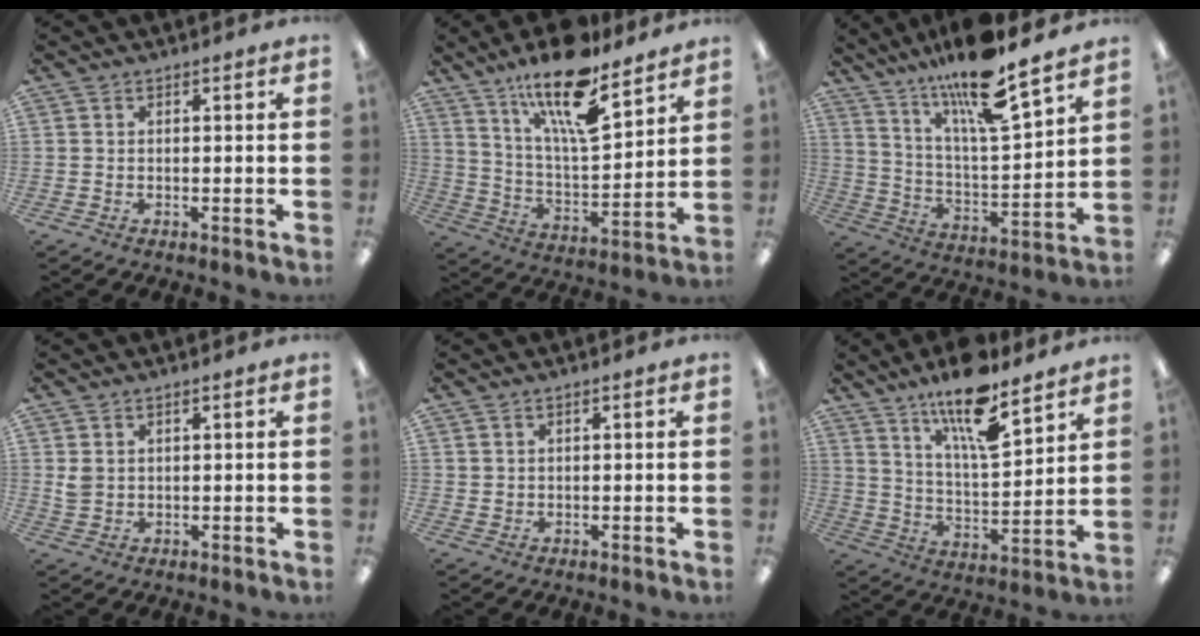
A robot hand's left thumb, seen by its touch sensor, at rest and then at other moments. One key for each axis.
{"total": 19.5, "fx": 13.6, "fy": 6.1, "fz": 12.6, "tx": -0.213, "ty": -0.080, "tz": 0.227}
{"total": 16.8, "fx": 13.8, "fy": 2.2, "fz": 9.3, "tx": -0.171, "ty": -0.096, "tz": 0.231}
{"total": 2.7, "fx": 1.1, "fy": 1.9, "fz": 1.6, "tx": -0.034, "ty": 0.003, "tz": 0.019}
{"total": 1.1, "fx": 0.8, "fy": 0.8, "fz": 0.3, "tx": -0.006, "ty": 0.000, "tz": 0.015}
{"total": 15.9, "fx": 11.6, "fy": 4.4, "fz": 10.0, "tx": -0.172, "ty": -0.065, "tz": 0.193}